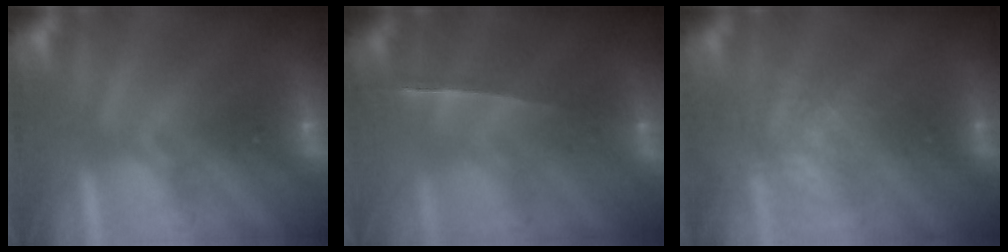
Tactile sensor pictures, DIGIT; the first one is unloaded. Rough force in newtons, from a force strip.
{"total": 1.7}
{"total": 2.7}